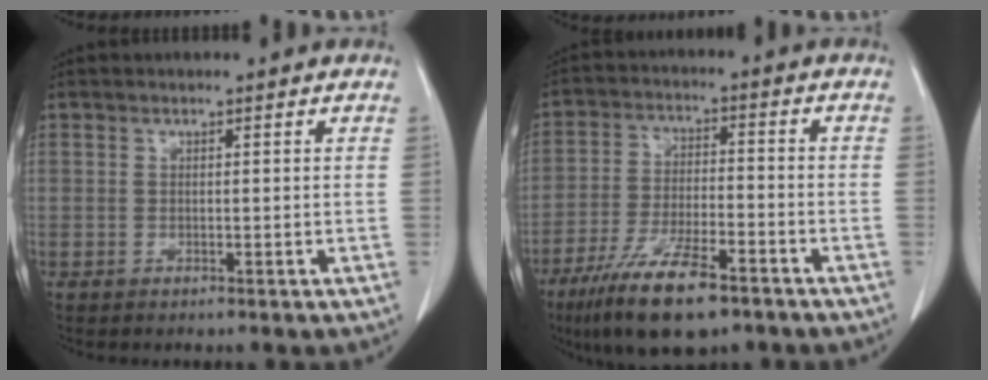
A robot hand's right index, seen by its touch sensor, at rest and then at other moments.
{"total": 13.0, "force": [-8.6, 3.1, 9.3], "torque": [-0.174, -0.020, -0.149]}